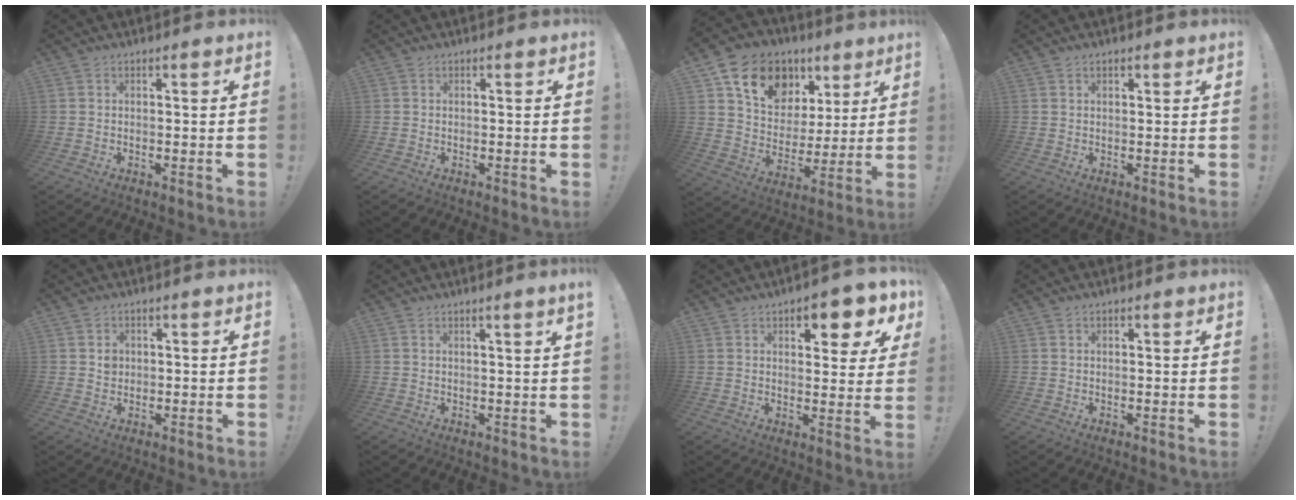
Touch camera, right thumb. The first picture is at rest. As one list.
[{"total": 0.0}, {"total": 16.6, "force": [9.0, 11.7, 7.6], "torque": [-0.127, -0.035, 0.170]}, {"total": 0.9, "force": [0.7, 0.3, 0.4], "torque": [-0.005, -0.003, 0.012]}, {"total": 2.1, "force": [0.5, 1.8, 0.9], "torque": [0.005, -0.006, 0.003]}, {"total": 2.1, "force": [1.2, -0.6, 1.6], "torque": [-0.025, -0.005, 0.018]}, {"total": 7.7, "force": [4.6, 3.0, 5.4], "torque": [-0.055, -0.030, 0.073]}, {"total": 0.5, "force": [0.4, 0.2, 0.2], "torque": [0.000, -0.002, 0.007]}]